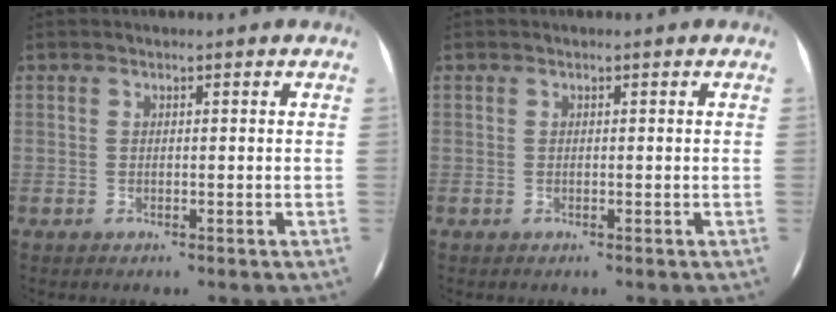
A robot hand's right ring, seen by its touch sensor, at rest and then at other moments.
{"total": 0.0}